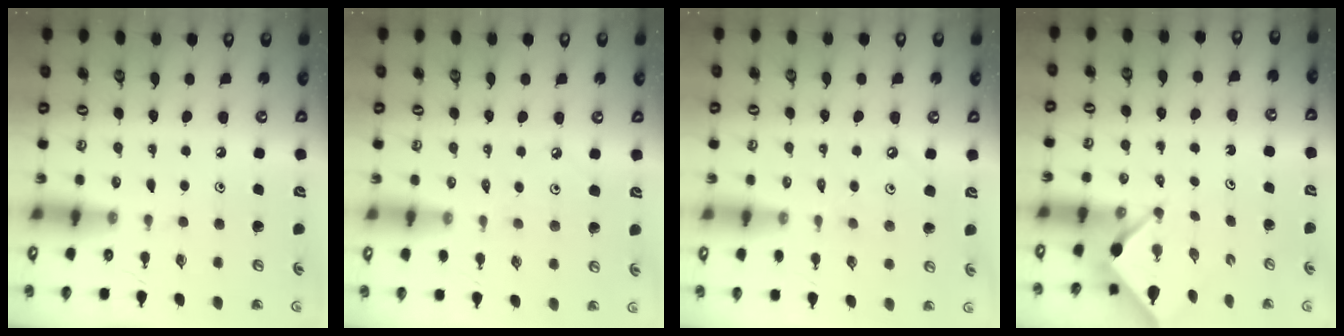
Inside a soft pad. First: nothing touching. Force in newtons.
{"total": 2.8, "press": 2.7, "slide": 0.5}
{"total": 2.0, "press": 2.0, "slide": 0.2}
{"total": 2.4, "press": 2.4, "slide": 0.3}